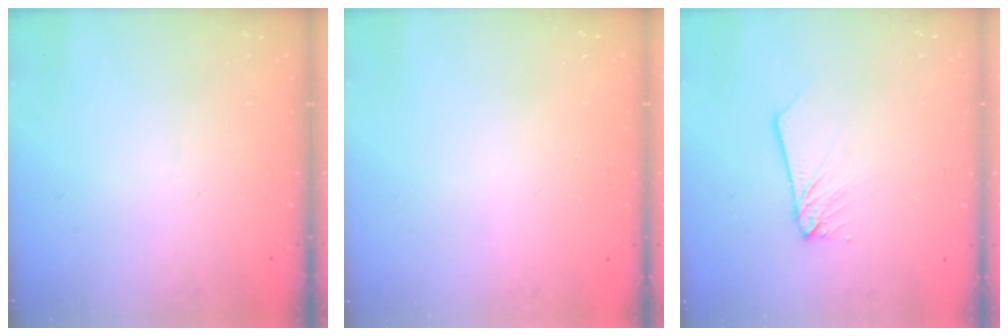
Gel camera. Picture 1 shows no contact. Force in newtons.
{"total": 0.0}
{"total": 2.0, "press": 2.0, "slide": 0.2}